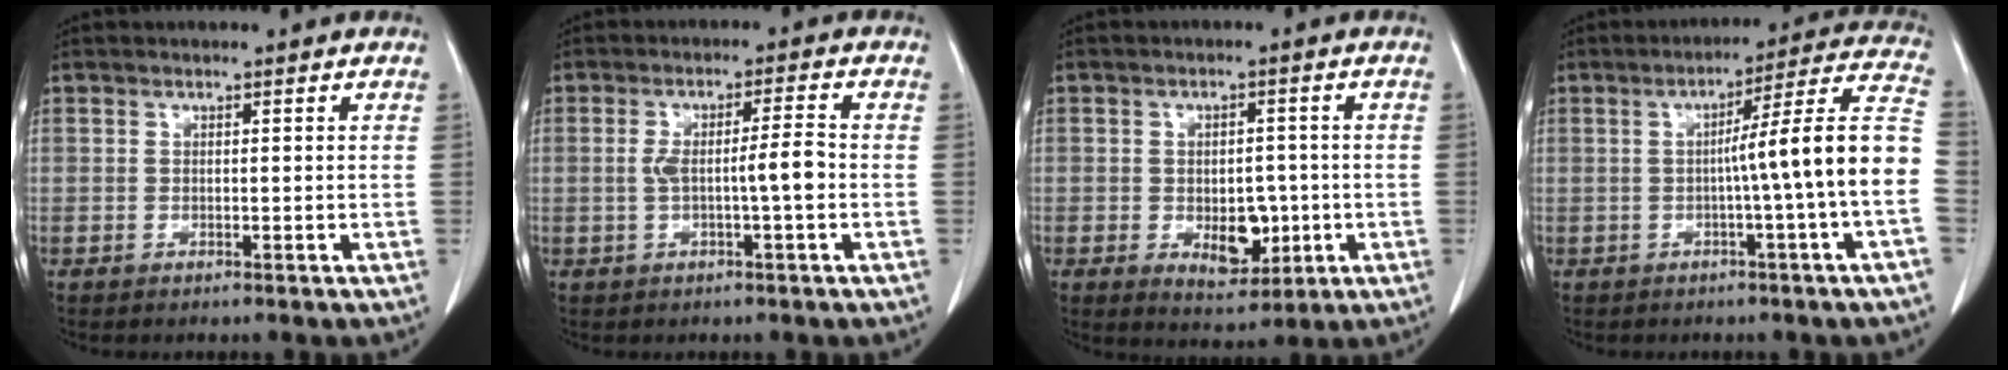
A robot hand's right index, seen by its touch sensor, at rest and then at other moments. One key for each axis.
{"total": 5.2, "fx": -0.8, "fy": 0.1, "fz": 5.1, "tx": -0.093, "ty": 0.010, "tz": -0.010}
{"total": 6.6, "fx": -1.5, "fy": 3.8, "fz": 5.2, "tx": -0.070, "ty": -0.001, "tz": -0.011}
{"total": 13.0, "fx": -2.0, "fy": -2.0, "fz": 12.7, "tx": -0.168, "ty": 0.023, "tz": -0.033}